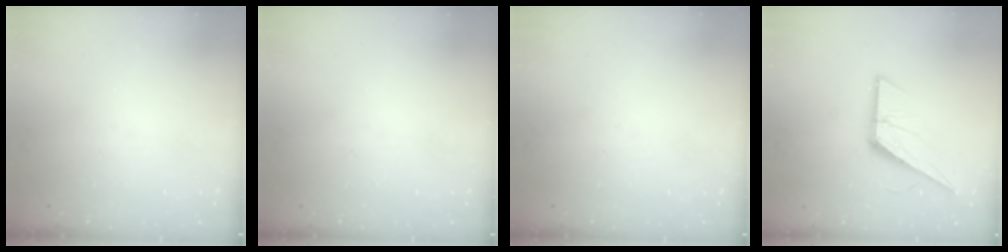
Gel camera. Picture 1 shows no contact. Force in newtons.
{"total": 0.0}
{"total": 0.0}
{"total": 12.7, "press": 12.7, "slide": 0.6}